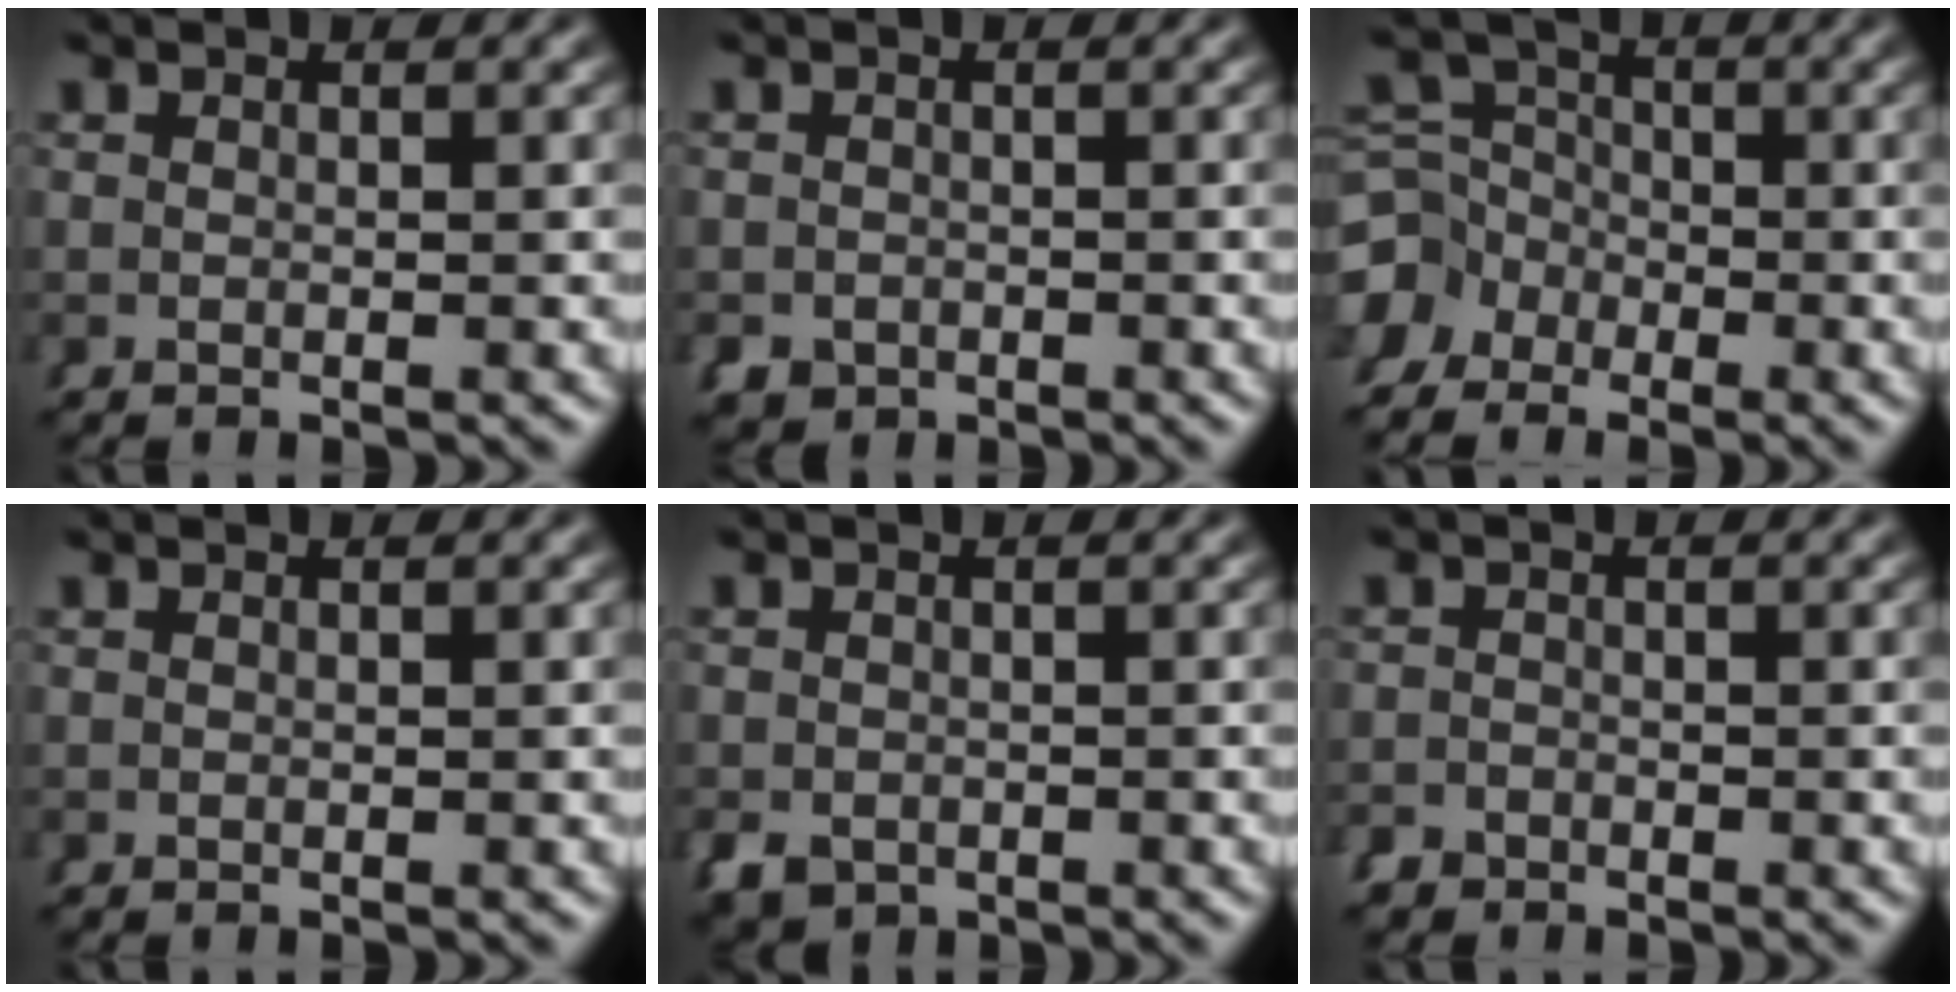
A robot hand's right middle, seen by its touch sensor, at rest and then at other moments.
{"total": 3.1, "force": [-2.0, 2.3, 0.5], "torque": [-0.009, -0.028, -0.021]}
{"total": 6.8, "force": [-2.6, 5.9, 2.3], "torque": [-0.043, -0.036, -0.040]}
{"total": 0.0}
{"total": 3.1, "force": [-2.0, 2.1, 0.9], "torque": [-0.015, -0.031, -0.020]}
{"total": 2.0, "force": [-1.9, 0.6, -0.4], "torque": [0.016, -0.016, -0.028]}